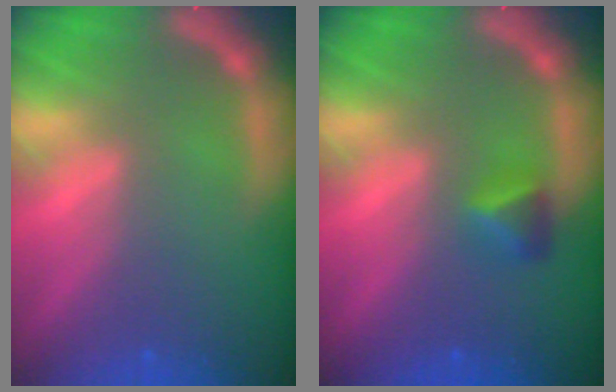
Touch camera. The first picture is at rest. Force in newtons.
{"total": 1.9}